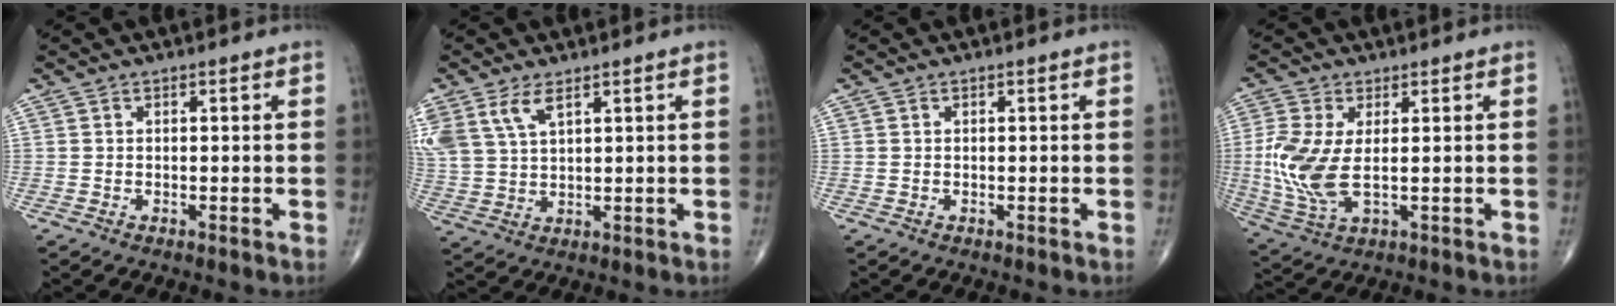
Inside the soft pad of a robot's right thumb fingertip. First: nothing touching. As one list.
[{"total": 8.5, "force": [4.5, 4.1, 5.9], "torque": [-0.140, -0.003, 0.100]}, {"total": 0.0}, {"total": 10.7, "force": [0.0, 5.1, 9.4], "torque": [-0.230, -0.009, 0.006]}]